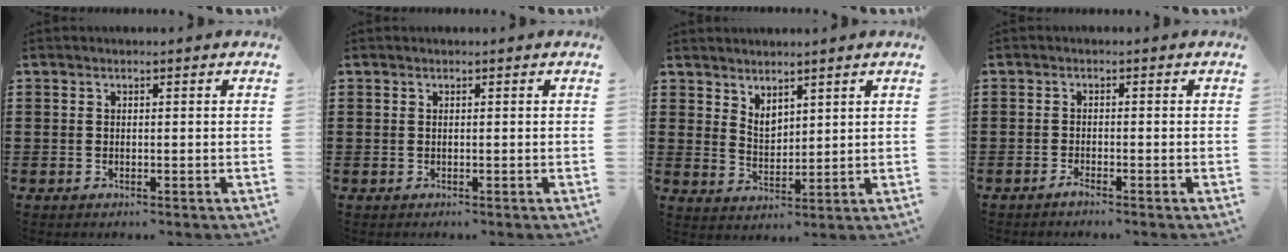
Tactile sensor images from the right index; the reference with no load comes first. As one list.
[{"total": 0.0}, {"total": 3.0, "force": [2.6, 1.4, 0.6], "torque": [-0.021, -0.002, 0.050]}, {"total": 0.9, "force": [-0.8, 0.0, 0.4], "torque": [-0.008, -0.002, -0.016]}]